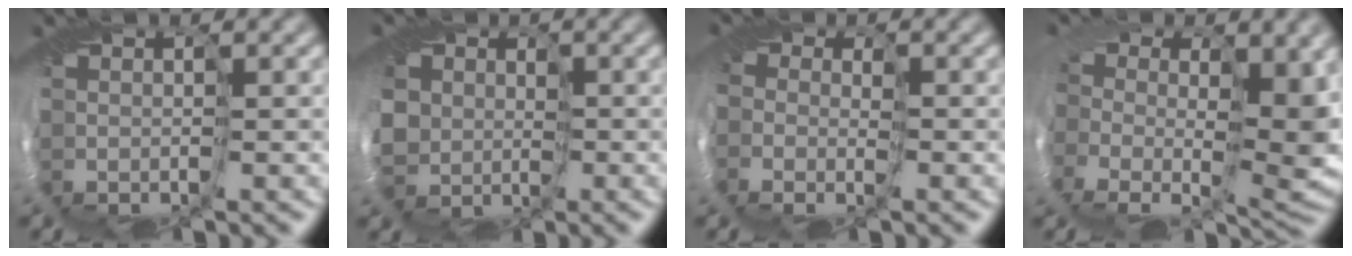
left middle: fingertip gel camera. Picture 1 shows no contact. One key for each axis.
{"total": 5.3, "fx": -1.6, "fy": 4.5, "fz": 2.2, "tx": -0.026, "ty": -0.018, "tz": -0.055}
{"total": 2.0, "fx": -1.1, "fy": 1.6, "fz": 0.1, "tx": 0.009, "ty": -0.022, "tz": -0.025}
{"total": 8.0, "fx": 0.5, "fy": 4.9, "fz": 6.3, "tx": -0.097, "ty": -0.046, "tz": 0.014}